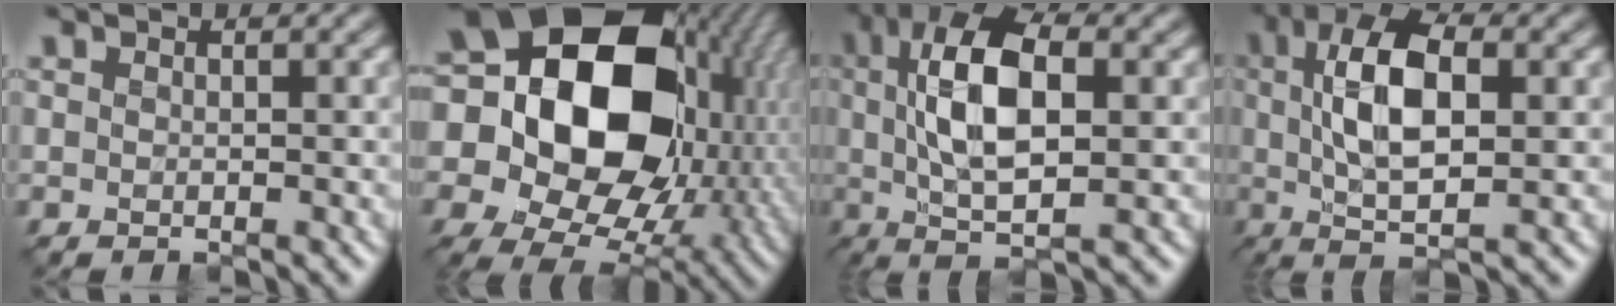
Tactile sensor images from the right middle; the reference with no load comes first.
{"total": 21.5, "force": [3.6, 16.0, 13.9], "torque": [-0.271, 0.012, 0.078]}
{"total": 10.2, "force": [1.2, 4.1, 9.3], "torque": [-0.171, 0.010, 0.015]}
{"total": 9.0, "force": [1.1, 3.5, 8.3], "torque": [-0.147, 0.009, 0.012]}